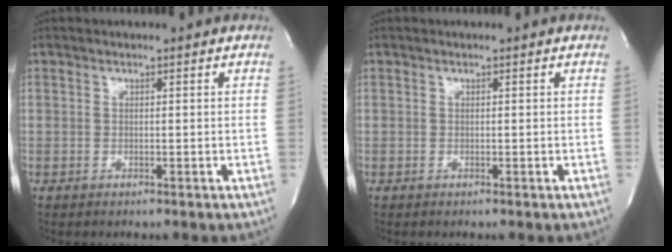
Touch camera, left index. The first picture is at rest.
{"total": 0.0}